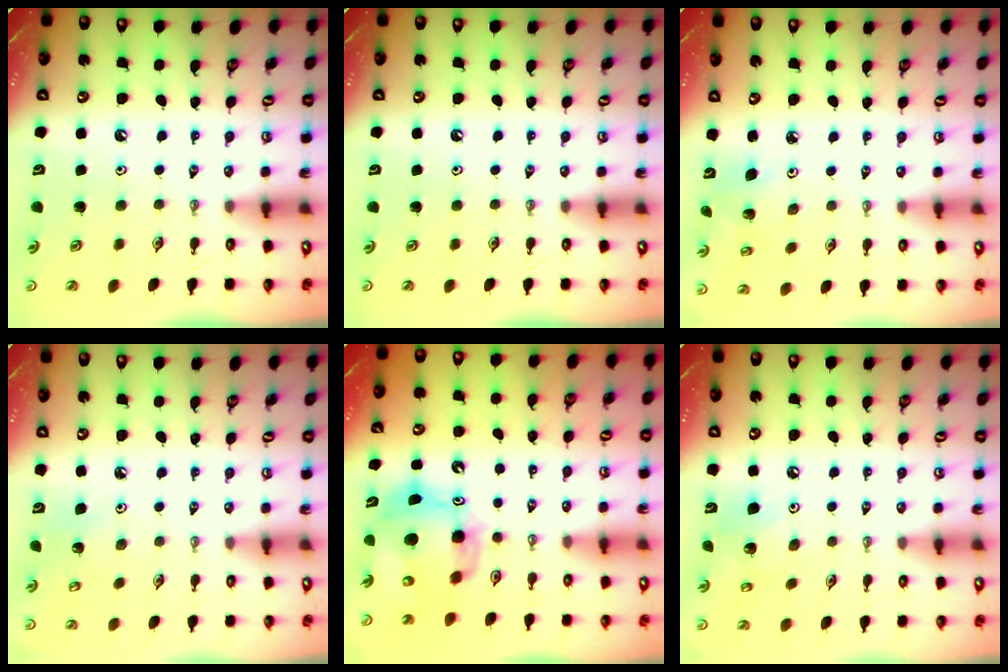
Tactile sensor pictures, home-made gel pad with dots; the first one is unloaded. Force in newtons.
{"total": 0.0}
{"total": 3.2, "press": 3.1, "slide": 0.3}
{"total": 3.2, "press": 3.2, "slide": 0.1}
{"total": 12.6, "press": 12.5, "slide": 1.7}
{"total": 8.1, "press": 8.0, "slide": 1.2}